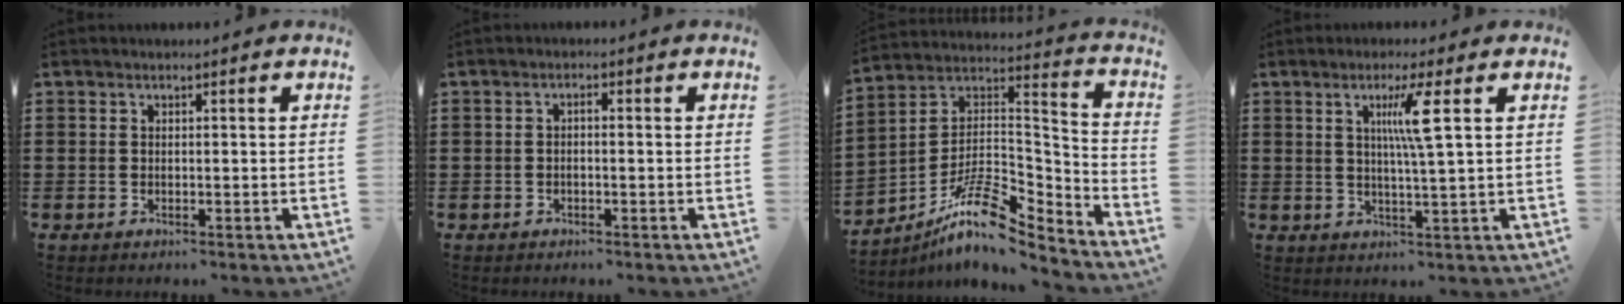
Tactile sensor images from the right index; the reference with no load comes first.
{"total": 1.0, "force": [-0.5, 0.1, 0.9], "torque": [-0.018, -0.004, -0.007]}
{"total": 11.5, "force": [-7.8, 4.2, 7.3], "torque": [-0.152, 0.010, -0.151]}
{"total": 5.7, "force": [1.9, -0.4, 5.3], "torque": [-0.108, -0.002, 0.025]}